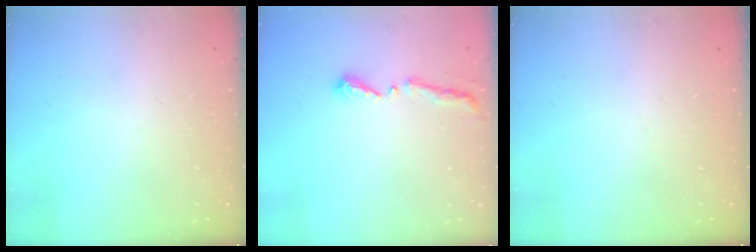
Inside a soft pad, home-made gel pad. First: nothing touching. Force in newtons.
{"total": 5.1, "press": 5.0, "slide": 0.6}
{"total": 0.0}